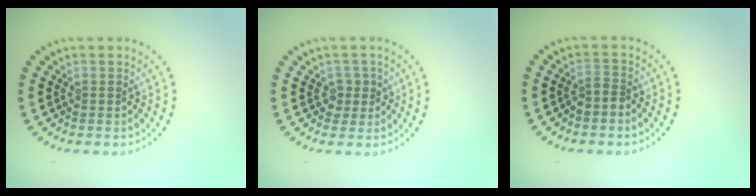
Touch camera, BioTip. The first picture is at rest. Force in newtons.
{"total": 1.5, "press": 1.3, "slide": 0.7}
{"total": 1.5, "press": 1.1, "slide": 1.0}